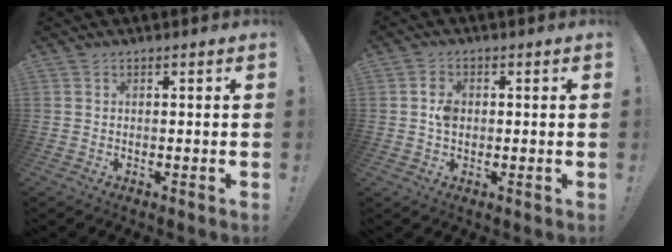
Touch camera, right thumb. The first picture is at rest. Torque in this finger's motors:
{"motor_torque": [0.31, 0.46, 0.32, -0.05, 0.03]}